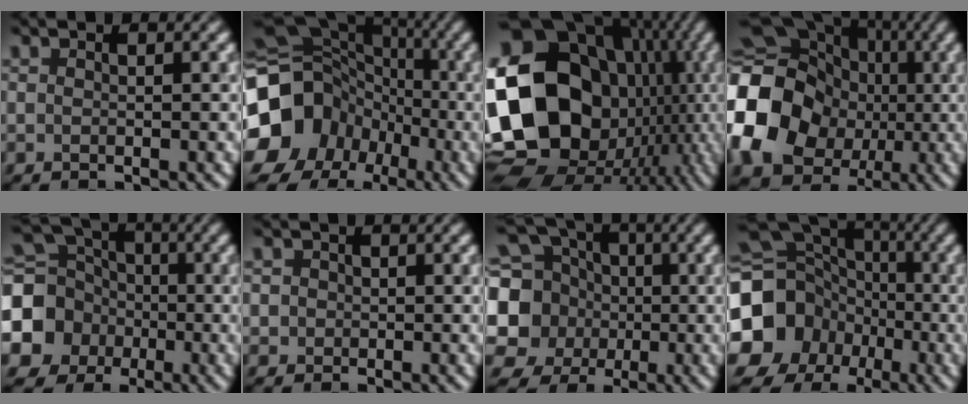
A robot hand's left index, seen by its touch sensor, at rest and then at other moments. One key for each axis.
{"total": 18.8, "fx": -4.2, "fy": 16.9, "fz": 6.9, "tx": -0.168, "ty": -0.021, "tz": -0.112}
{"total": 22.5, "fx": 0.2, "fy": 18.8, "fz": 12.4, "tx": -0.252, "ty": -0.017, "tz": -0.003}
{"total": 16.3, "fx": -2.1, "fy": 14.3, "fz": 7.7, "tx": -0.165, "ty": -0.012, "tz": -0.073}
{"total": 10.0, "fx": -2.3, "fy": 9.1, "fz": 3.6, "tx": -0.098, "ty": -0.022, "tz": -0.069}
{"total": 1.6, "fx": 0.5, "fy": 1.5, "fz": 0.3, "tx": 0.013, "ty": 0.009, "tz": -0.006}
{"total": 11.7, "fx": -0.3, "fy": 10.9, "fz": 4.4, "tx": -0.146, "ty": -0.007, "tz": -0.026}
{"total": 21.0, "fx": -5.3, "fy": 19.1, "fz": 7.1, "tx": -0.182, "ty": -0.024, "tz": -0.130}